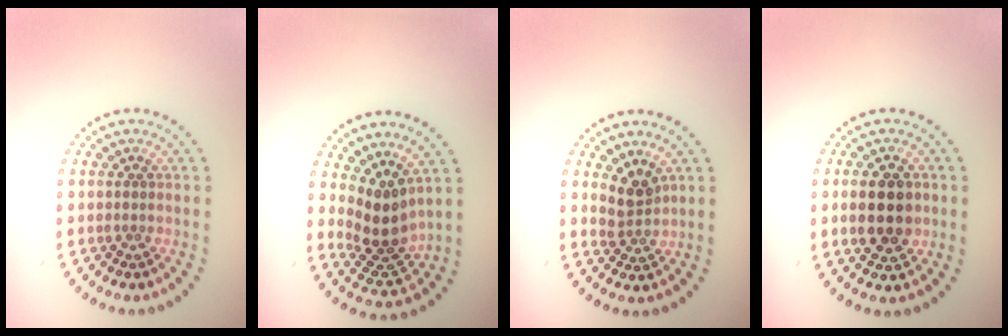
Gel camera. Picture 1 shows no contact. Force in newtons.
{"total": 3.7, "press": 2.8, "slide": 2.4}
{"total": 2.4, "press": 1.8, "slide": 1.6}
{"total": 4.5, "press": 4.5, "slide": 0.2}